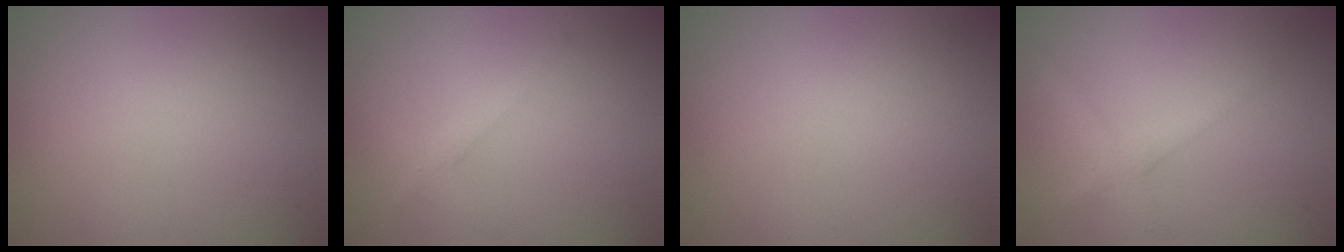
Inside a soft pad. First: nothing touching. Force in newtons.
{"total": 1.5, "press": 1.5, "slide": 0.1}
{"total": 0.0}
{"total": 2.0, "press": 2.0, "slide": 0.2}